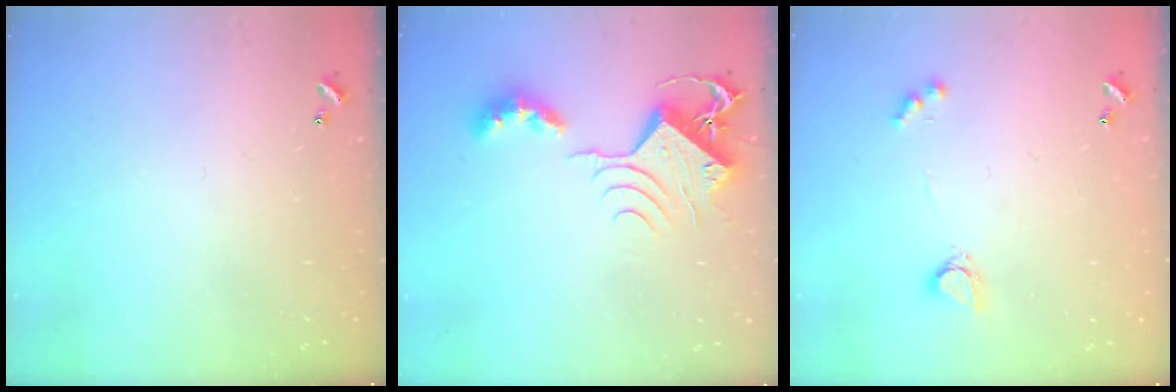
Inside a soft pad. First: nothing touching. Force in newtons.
{"total": 10.1, "press": 10.0, "slide": 1.5}
{"total": 4.0, "press": 4.0, "slide": 0.3}